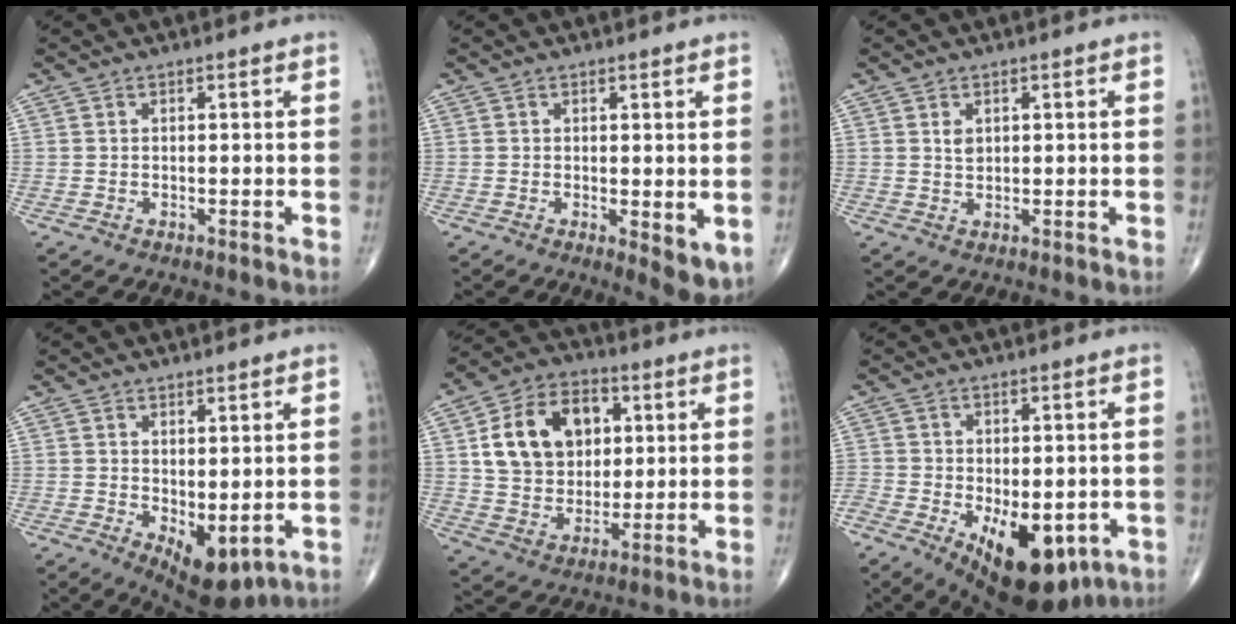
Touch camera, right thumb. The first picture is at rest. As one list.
[{"total": 5.3, "force": [-0.6, 2.0, 4.9], "torque": [-0.062, -0.017, -0.006]}, {"total": 1.9, "force": [0.7, 1.3, 1.1], "torque": [-0.013, -0.004, 0.016]}, {"total": 7.7, "force": [-1.3, 3.9, 6.5], "torque": [-0.074, -0.012, 0.000]}, {"total": 16.1, "force": [4.1, 12.0, 10.0], "torque": [-0.137, 0.003, 0.071]}, {"total": 18.8, "force": [-8.2, 10.2, 13.5], "torque": [-0.228, -0.005, -0.114]}]